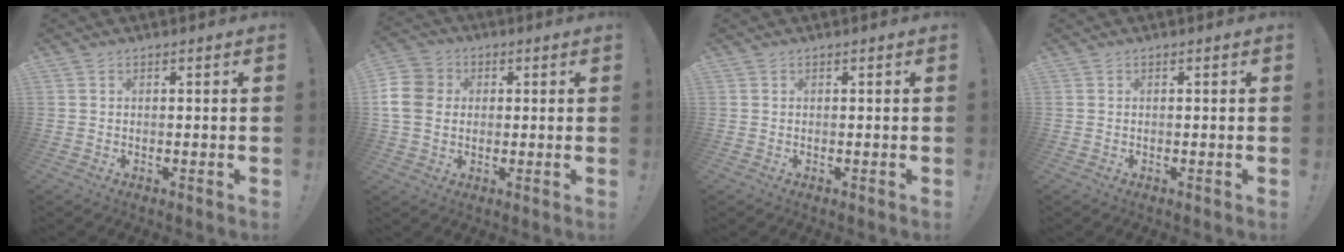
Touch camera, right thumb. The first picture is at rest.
{"total": 10.4, "force": [0.4, 8.9, 5.4], "torque": [-0.108, 0.012, 0.011]}
{"total": 0.0}
{"total": 0.0}